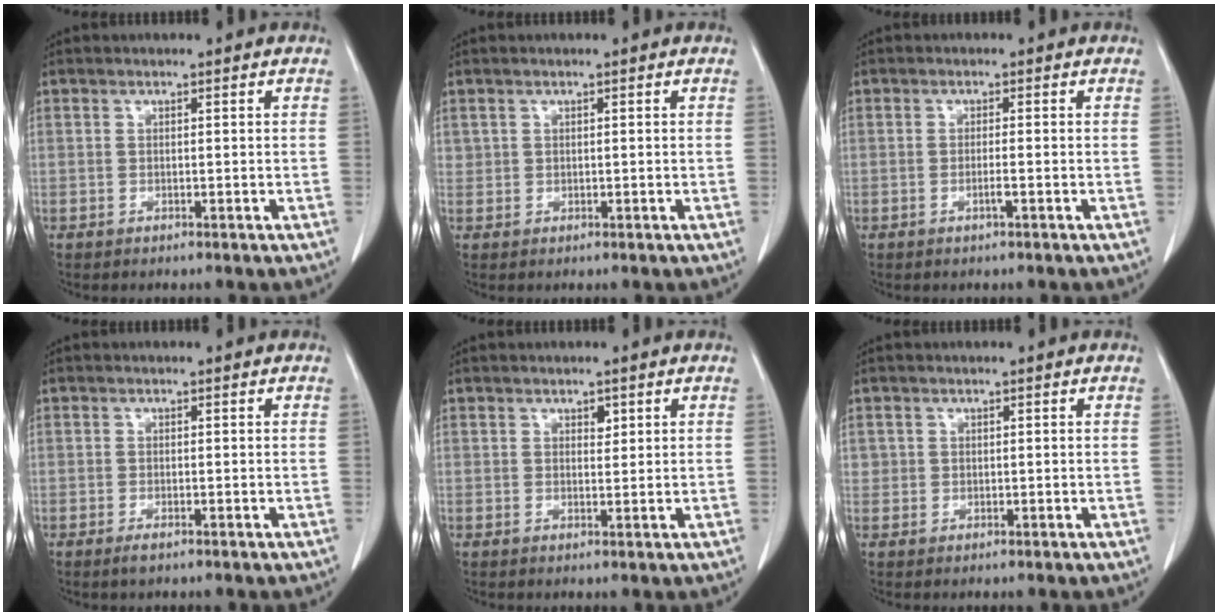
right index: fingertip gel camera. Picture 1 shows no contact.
{"total": 0.7, "force": [0.3, 0.7, 0.1], "torque": [0.010, 0.004, 0.003]}
{"total": 1.4, "force": [-0.6, -0.1, 1.2], "torque": [-0.025, -0.001, -0.011]}
{"total": 1.2, "force": [-0.8, 0.3, 0.8], "torque": [-0.018, -0.004, -0.010]}
{"total": 1.2, "force": [0.6, 0.7, 0.7], "torque": [-0.007, -0.004, 0.009]}
{"total": 1.2, "force": [0.2, 1.2, 0.1], "torque": [0.009, 0.003, 0.000]}